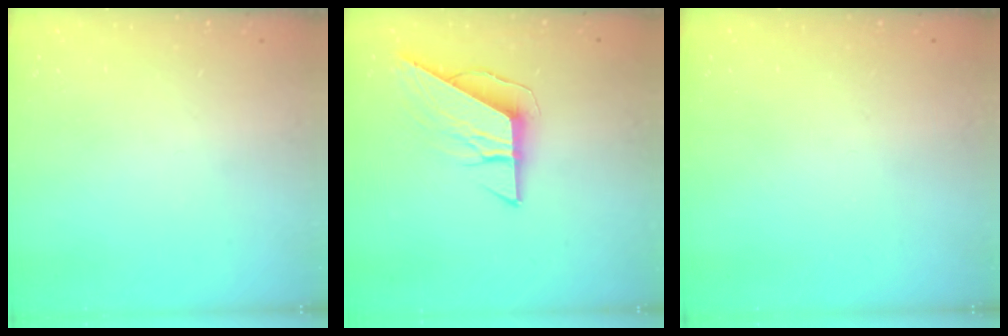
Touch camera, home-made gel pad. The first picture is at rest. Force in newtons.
{"total": 11.1, "press": 11.0, "slide": 1.2}
{"total": 0.0}